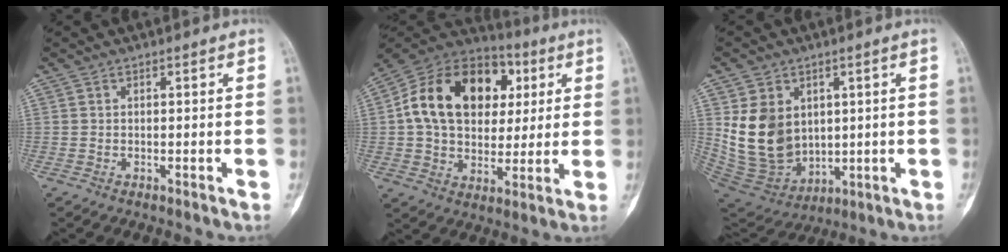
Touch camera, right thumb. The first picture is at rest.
{"total": 22.3, "force": [4.7, 15.8, 15.0], "torque": [-0.233, 0.019, 0.074]}
{"total": 14.1, "force": [2.9, 10.9, 8.4], "torque": [-0.123, -0.023, 0.084]}